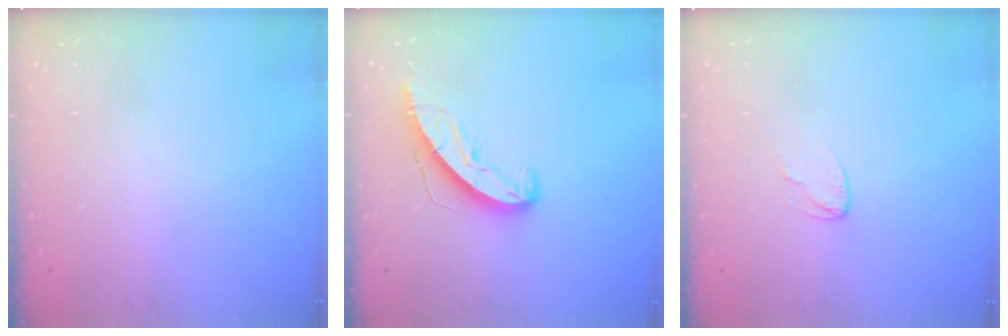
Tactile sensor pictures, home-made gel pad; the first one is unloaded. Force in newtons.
{"total": 9.1, "press": 9.1, "slide": 0.2}
{"total": 4.6, "press": 4.5, "slide": 0.2}